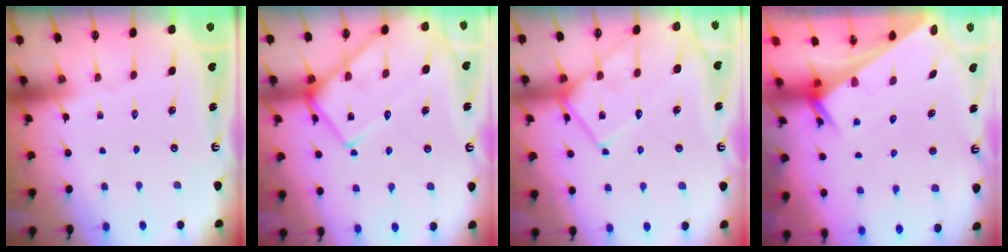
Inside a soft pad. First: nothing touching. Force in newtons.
{"total": 14.7, "press": 14.6, "slide": 1.6}
{"total": 14.8, "press": 14.7, "slide": 1.2}
{"total": 2.4, "press": 2.4, "slide": 0.2}